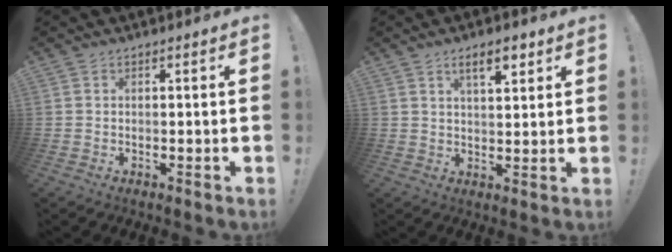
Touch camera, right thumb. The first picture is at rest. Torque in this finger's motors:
{"motor_torque": [0.10, 0.33, 0.46, 0.41, 0.15]}